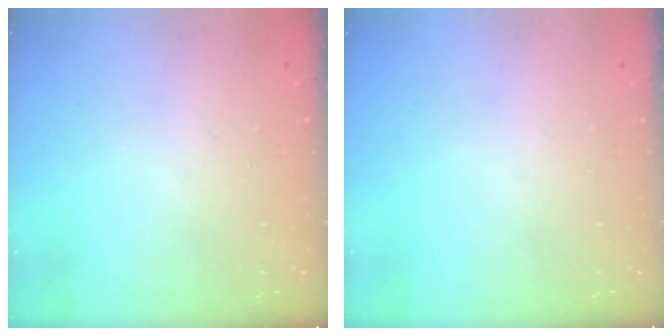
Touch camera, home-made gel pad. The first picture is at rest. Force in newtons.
{"total": 0.0}